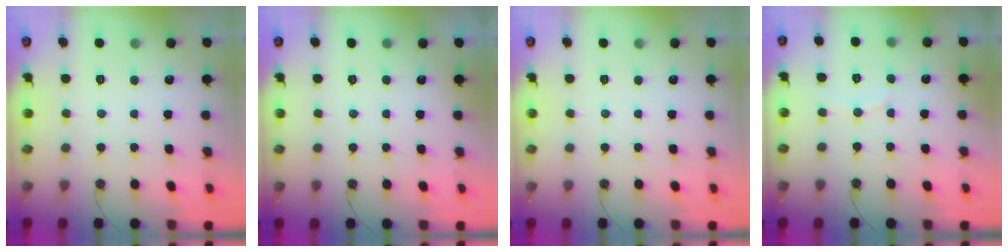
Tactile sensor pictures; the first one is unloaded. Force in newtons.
{"total": 1.1, "press": 0.6, "slide": 0.9}
{"total": 0.0}
{"total": 3.5, "press": 3.4, "slide": 0.5}